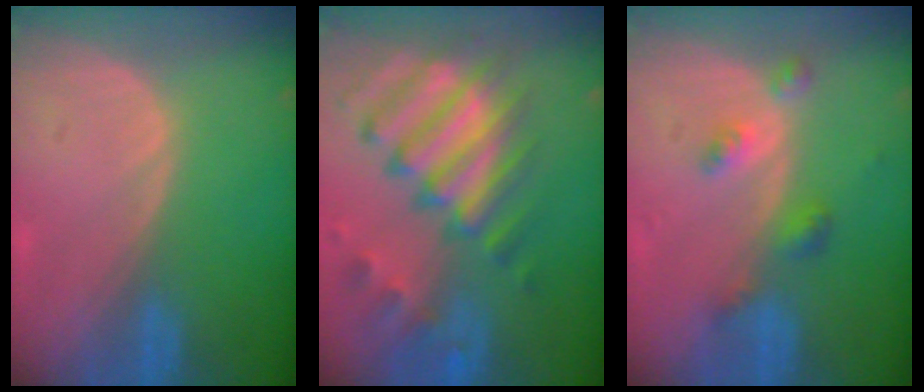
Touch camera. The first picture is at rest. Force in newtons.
{"total": 12.0, "press": 10.4, "slide": 6.0}
{"total": 4.3, "press": 3.9, "slide": 1.7}